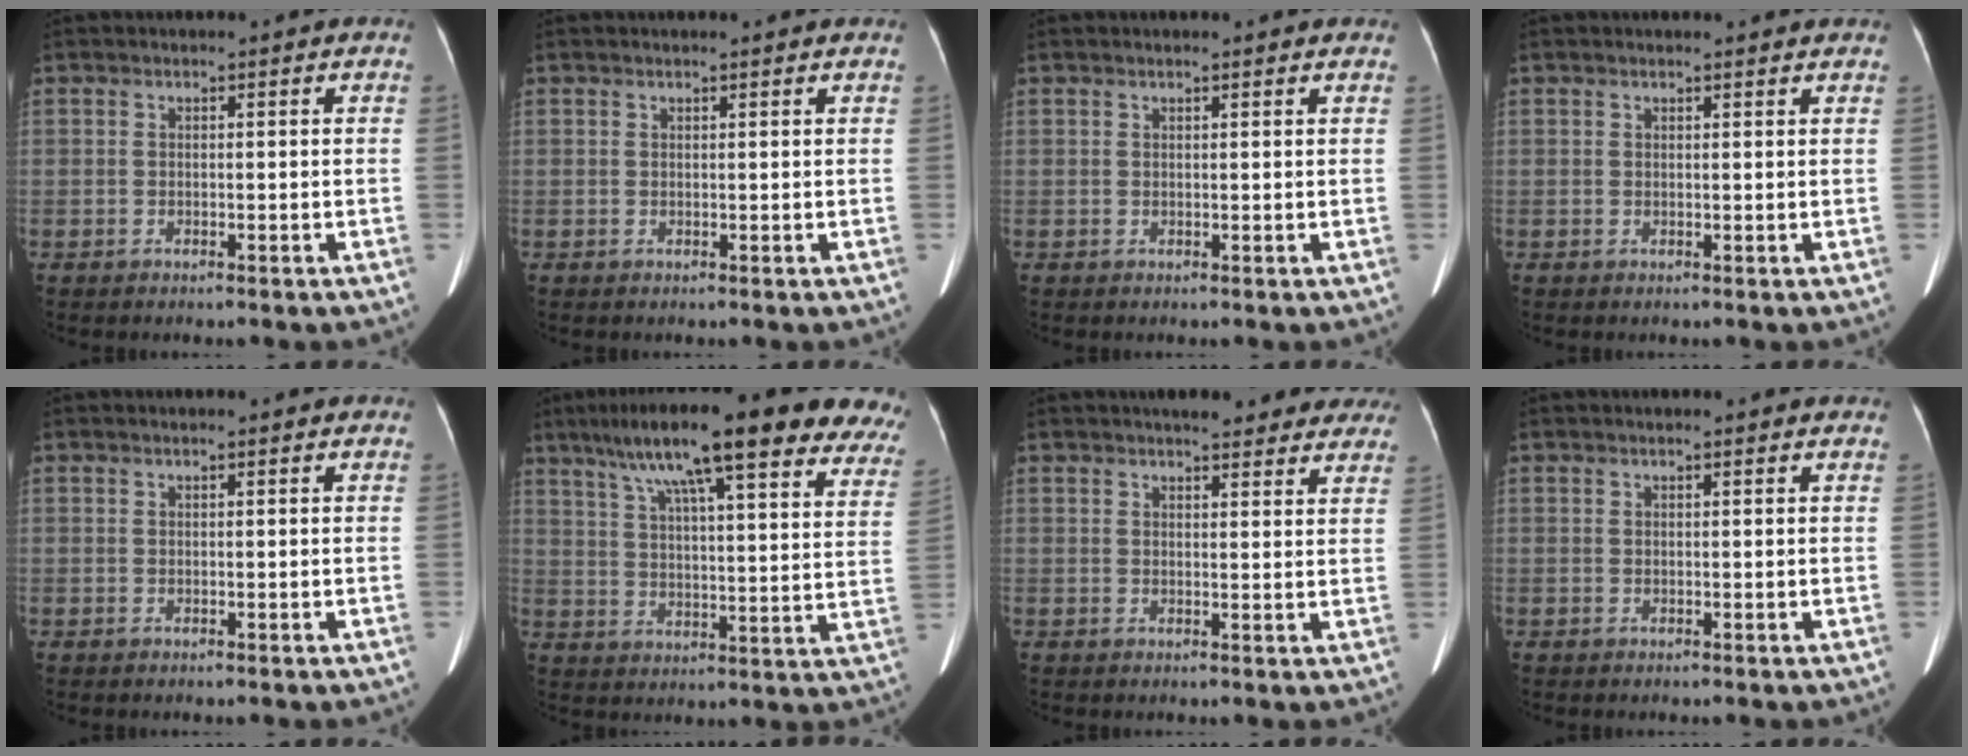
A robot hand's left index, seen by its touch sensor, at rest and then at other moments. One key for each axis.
{"total": 2.0, "fx": 1.8, "fy": 0.2, "fz": 1.0, "tx": -0.012, "ty": 0.014, "tz": 0.021}
{"total": 2.5, "fx": 2.1, "fy": 0.3, "fz": 1.3, "tx": -0.017, "ty": 0.019, "tz": 0.027}
{"total": 3.5, "fx": 3.2, "fy": 0.5, "fz": 1.3, "tx": -0.017, "ty": 0.013, "tz": 0.033}
{"total": 1.9, "fx": 1.6, "fy": 0.3, "fz": 1.0, "tx": -0.013, "ty": 0.018, "tz": 0.021}
{"total": 28.8, "fx": 22.0, "fy": 4.4, "fz": 17.9, "tx": -0.236, "ty": 0.023, "tz": 0.282}
{"total": 13.3, "fx": 11.7, "fy": 3.3, "fz": 5.5, "tx": -0.037, "ty": 0.010, "tz": 0.125}
{"total": 3.3, "fx": 2.9, "fy": 0.5, "fz": 1.6, "tx": -0.019, "ty": 0.020, "tz": 0.032}